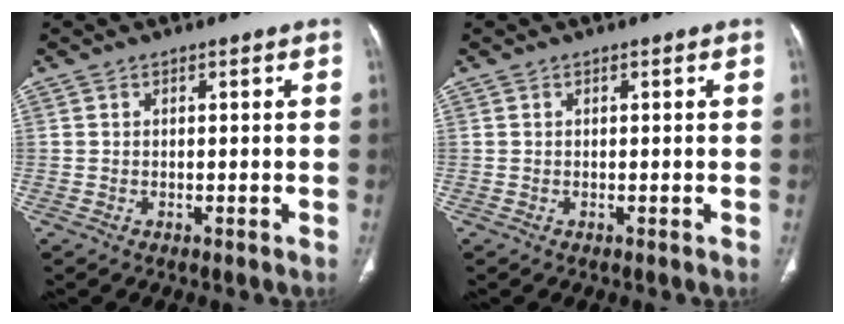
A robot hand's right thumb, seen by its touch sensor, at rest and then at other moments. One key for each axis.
{"total": 0.0}